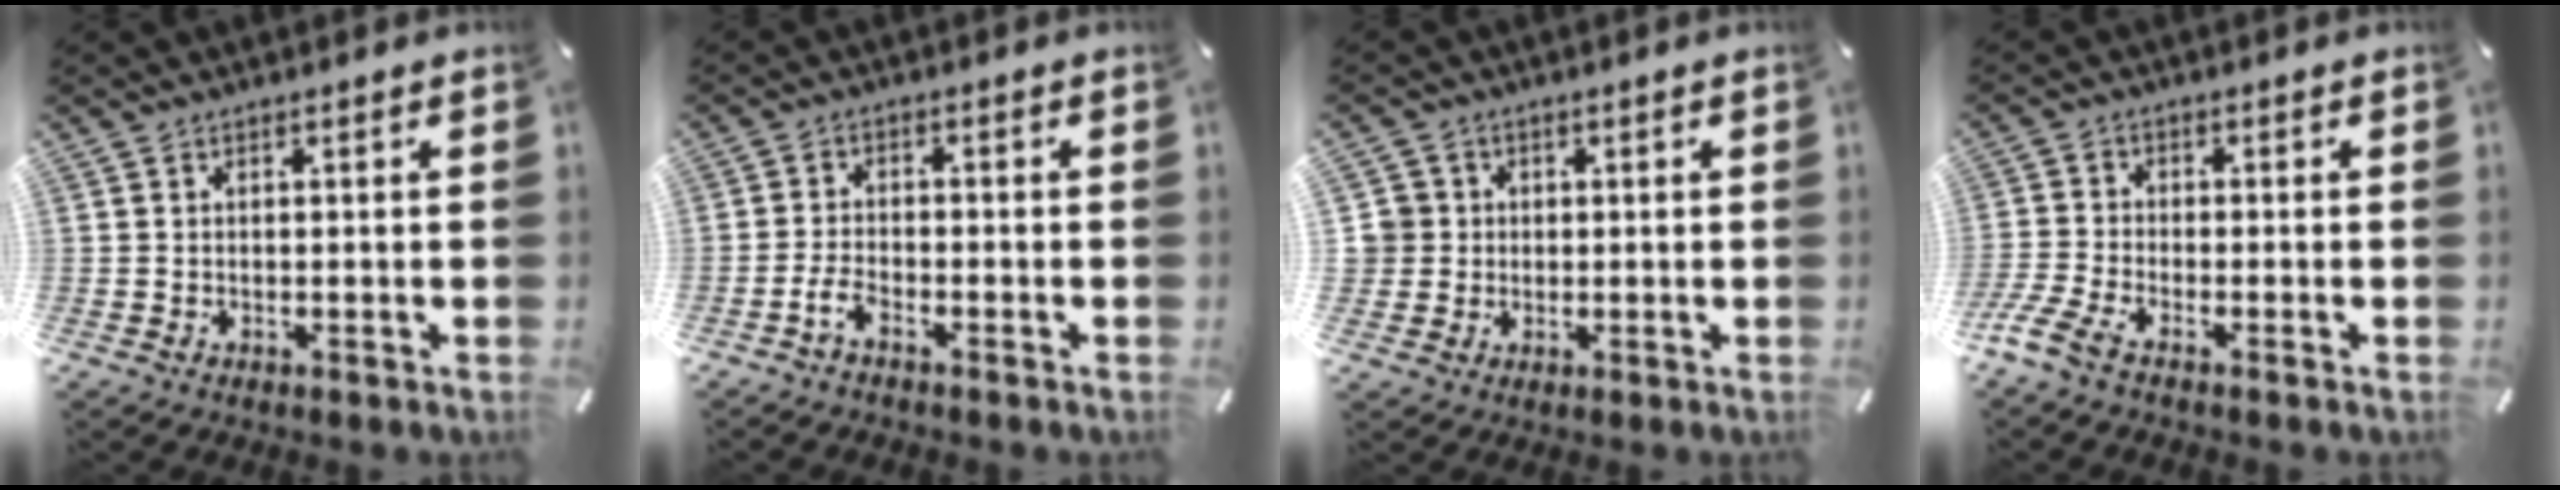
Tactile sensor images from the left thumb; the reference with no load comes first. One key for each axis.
{"total": 3.3, "fx": -2.4, "fy": 1.0, "fz": 2.1, "tx": -0.050, "ty": 0.005, "tz": -0.046}
{"total": 5.1, "fx": 0.7, "fy": 5.1, "fz": 0.4, "tx": -0.011, "ty": 0.008, "tz": 0.016}
{"total": 4.8, "fx": -3.2, "fy": 1.6, "fz": 3.1, "tx": -0.083, "ty": 0.000, "tz": -0.064}